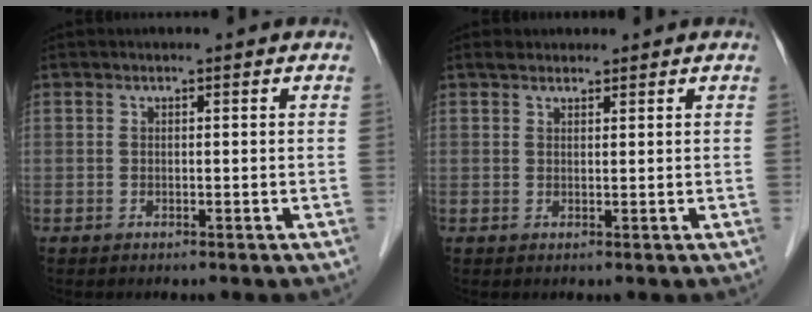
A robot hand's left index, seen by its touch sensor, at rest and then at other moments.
{"total": 1.3, "force": [1.1, 0.7, 0.2], "torque": [-0.008, 0.006, 0.018]}